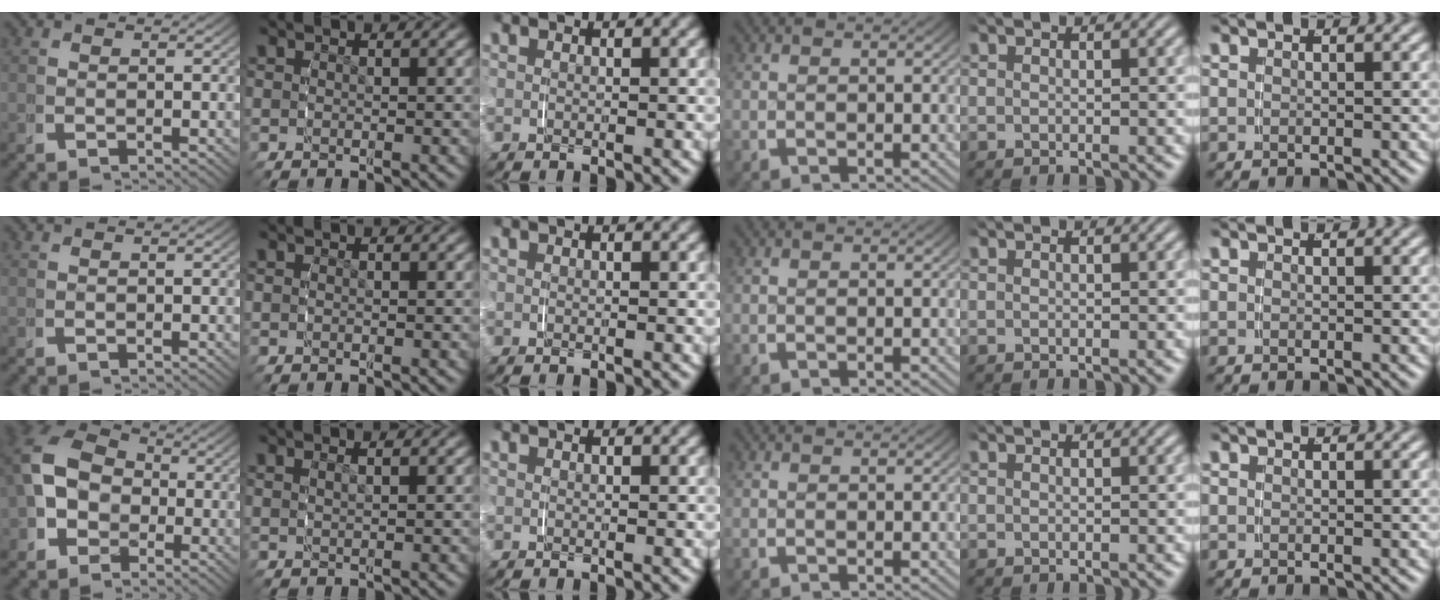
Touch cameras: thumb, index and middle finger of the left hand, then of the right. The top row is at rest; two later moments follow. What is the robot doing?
{"motion": "grasp_and_lifting", "object": "napkin"}